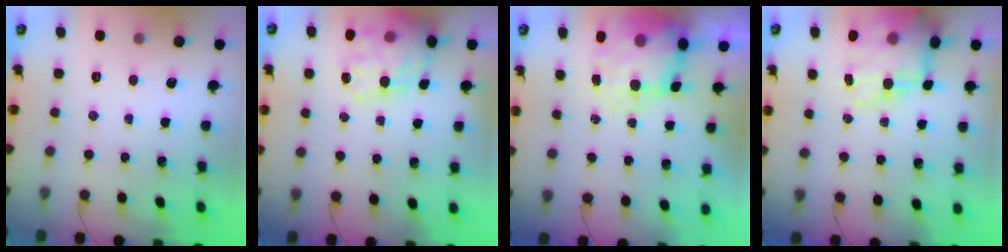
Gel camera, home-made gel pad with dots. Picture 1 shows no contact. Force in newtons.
{"total": 13.2, "press": 12.7, "slide": 3.4}
{"total": 9.0, "press": 8.8, "slide": 2.0}
{"total": 15.6, "press": 15.1, "slide": 3.8}